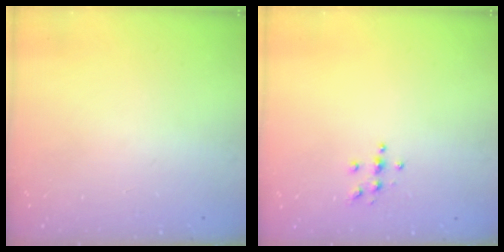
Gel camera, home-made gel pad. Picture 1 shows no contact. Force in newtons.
{"total": 3.8, "press": 3.8, "slide": 0.4}